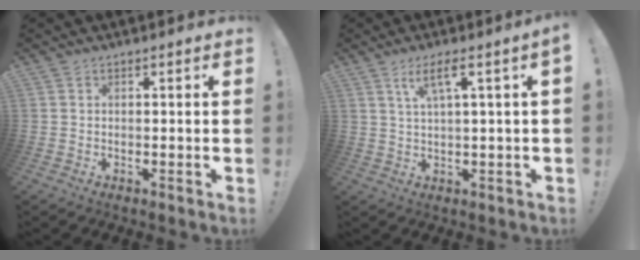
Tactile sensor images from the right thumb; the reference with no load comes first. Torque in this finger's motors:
{"motor_torque": [0.01, 0.01, 0.06, 0.05, 0.21]}